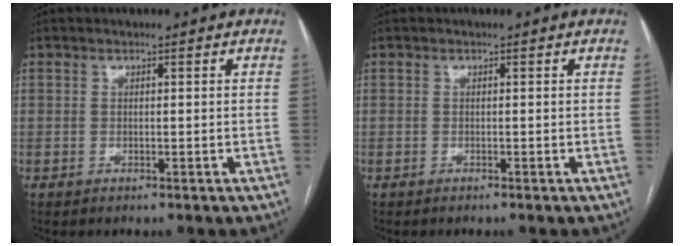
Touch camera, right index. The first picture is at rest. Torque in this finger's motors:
{"motor_torque": [-0.05, -0.01, 0.05, -0.01]}